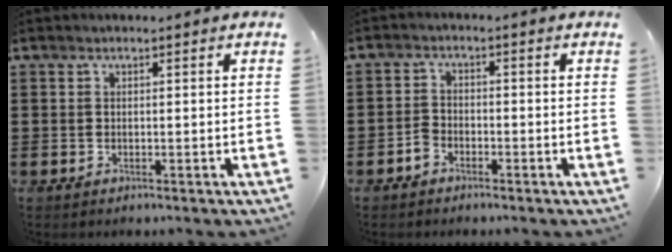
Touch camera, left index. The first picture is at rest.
{"total": 2.3, "force": [-1.7, 1.2, 0.9], "torque": [-0.019, 0.005, -0.034]}